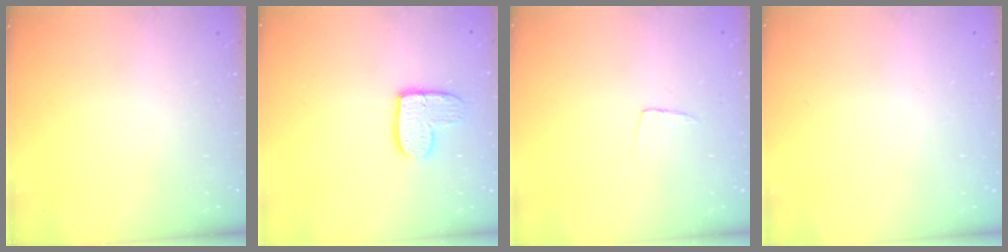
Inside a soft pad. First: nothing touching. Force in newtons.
{"total": 10.7, "press": 10.7, "slide": 1.0}
{"total": 3.3, "press": 3.3, "slide": 0.2}
{"total": 0.0}